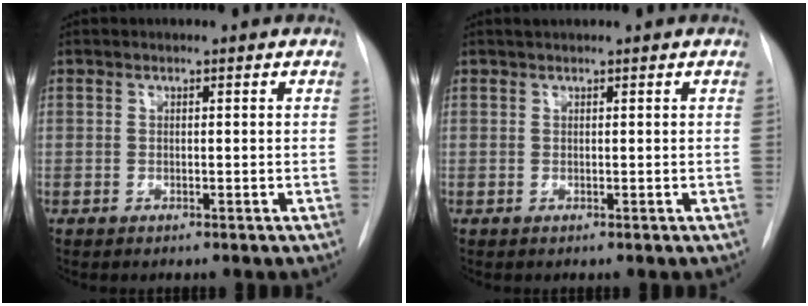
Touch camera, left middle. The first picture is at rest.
{"total": 0.7, "force": [0.6, 0.0, 0.3], "torque": [-0.008, 0.009, 0.014]}